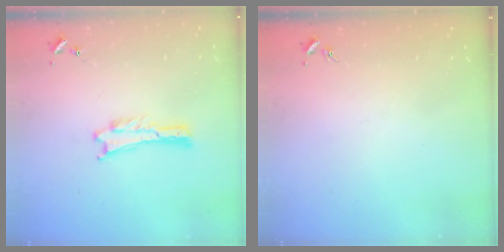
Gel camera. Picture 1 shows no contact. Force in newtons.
{"total": 0.0}